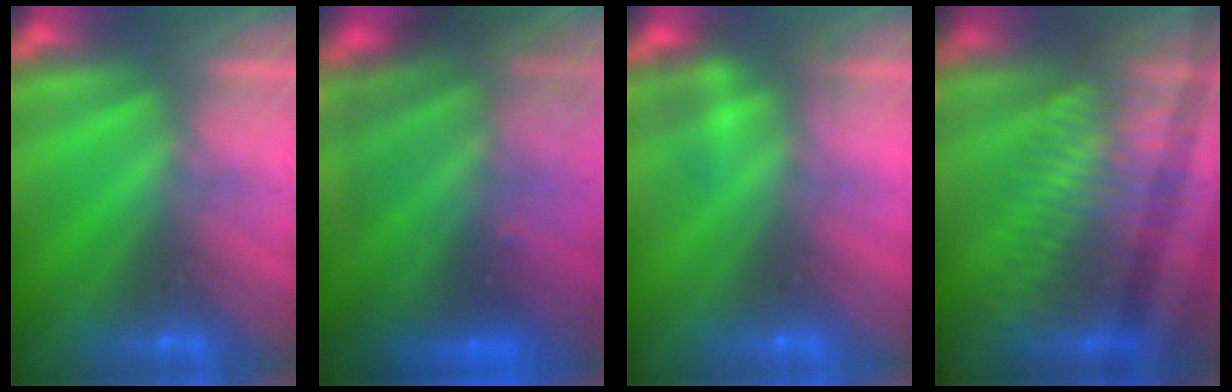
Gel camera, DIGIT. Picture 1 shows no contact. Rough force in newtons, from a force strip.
{"total": 9.7}
{"total": 2.3}
{"total": 3.3}